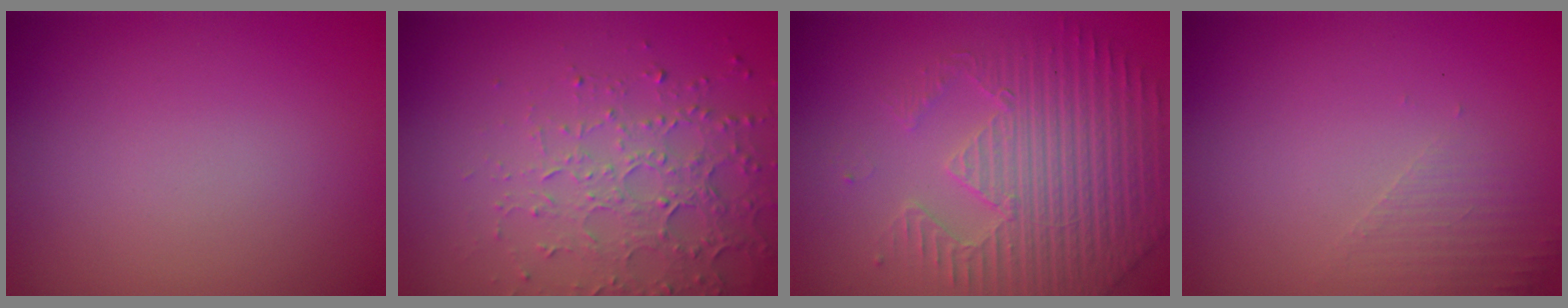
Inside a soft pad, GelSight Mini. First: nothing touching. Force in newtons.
{"total": 4.6, "press": 3.4, "slide": 3.1}
{"total": 4.8, "press": 4.4, "slide": 1.9}
{"total": 1.6, "press": 1.6, "slide": 0.4}